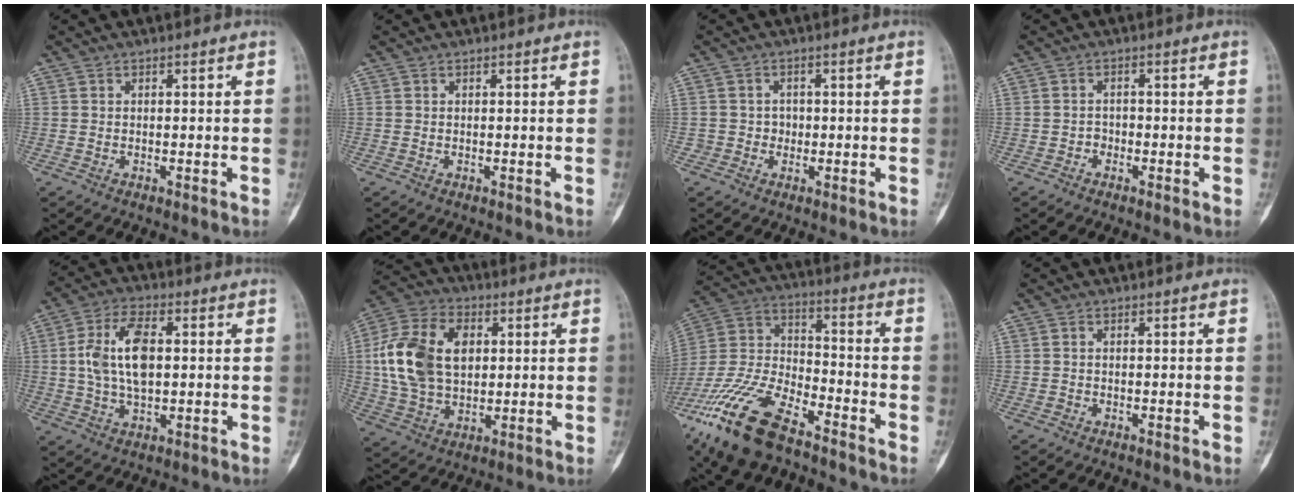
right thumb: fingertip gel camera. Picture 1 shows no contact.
{"total": 0.0}
{"total": 2.1, "force": [-0.3, 2.1, 0.3], "torque": [0.012, 0.010, -0.009]}
{"total": 1.5, "force": [-0.9, 1.2, 0.4], "torque": [-0.001, 0.006, -0.021]}
{"total": 11.7, "force": [1.1, 6.2, 9.8], "torque": [-0.187, 0.009, 0.021]}
{"total": 18.0, "force": [2.6, 12.0, 13.1], "torque": [-0.239, 0.009, 0.049]}
{"total": 20.3, "force": [-13.4, 7.9, 13.0], "torque": [-0.284, 0.039, -0.256]}
{"total": 0.5, "force": [-0.3, 0.4, 0.2], "torque": [-0.001, 0.002, -0.005]}